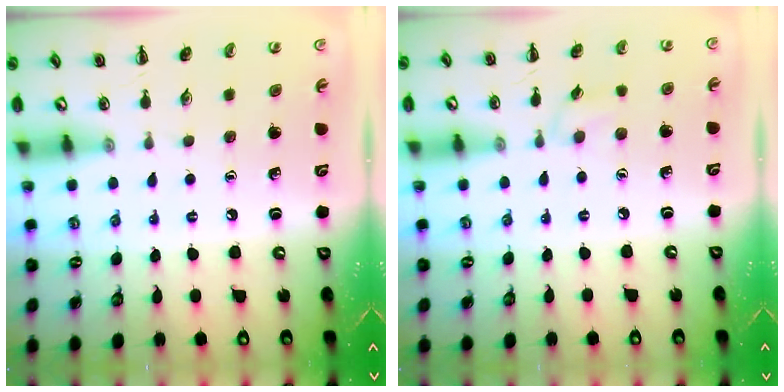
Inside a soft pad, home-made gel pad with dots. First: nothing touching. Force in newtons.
{"total": 3.5, "press": 3.4, "slide": 1.0}